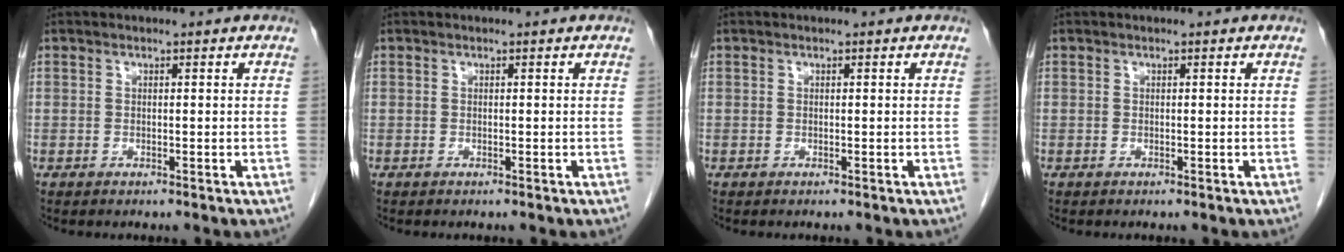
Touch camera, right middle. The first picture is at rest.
{"total": 0.0}
{"total": 0.0}
{"total": 0.0}